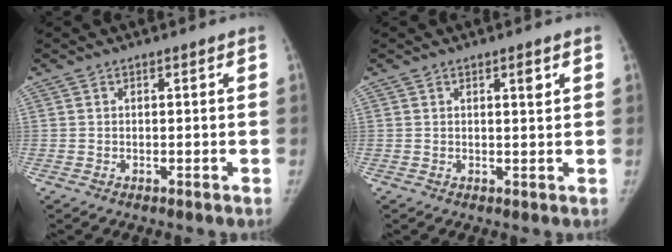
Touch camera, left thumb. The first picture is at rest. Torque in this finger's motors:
{"motor_torque": [-0.14, 0.02, 0.07, 0.14, 0.07]}